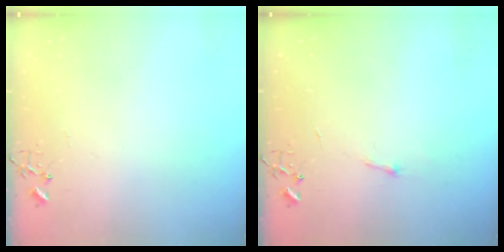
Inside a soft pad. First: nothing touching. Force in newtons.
{"total": 3.1, "press": 3.1, "slide": 0.4}